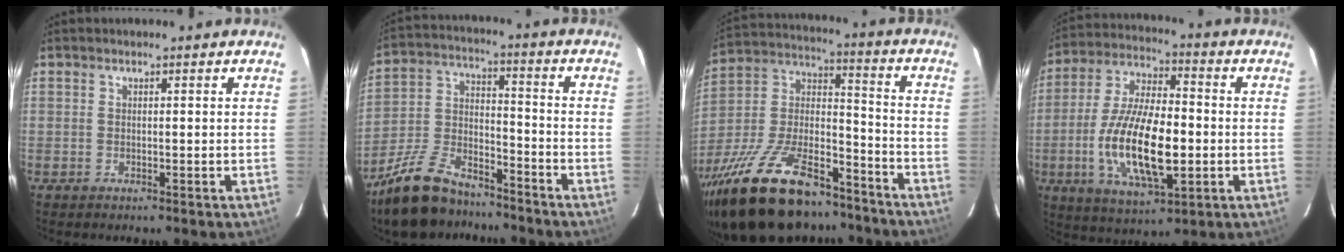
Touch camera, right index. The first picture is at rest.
{"total": 17.1, "force": [-13.1, 7.2, 8.3], "torque": [-0.188, 0.003, -0.229]}
{"total": 27.8, "force": [-20.1, 11.2, 15.6], "torque": [-0.305, -0.001, -0.315]}
{"total": 18.4, "force": [-3.6, 7.3, 16.5], "torque": [-0.333, -0.009, -0.062]}